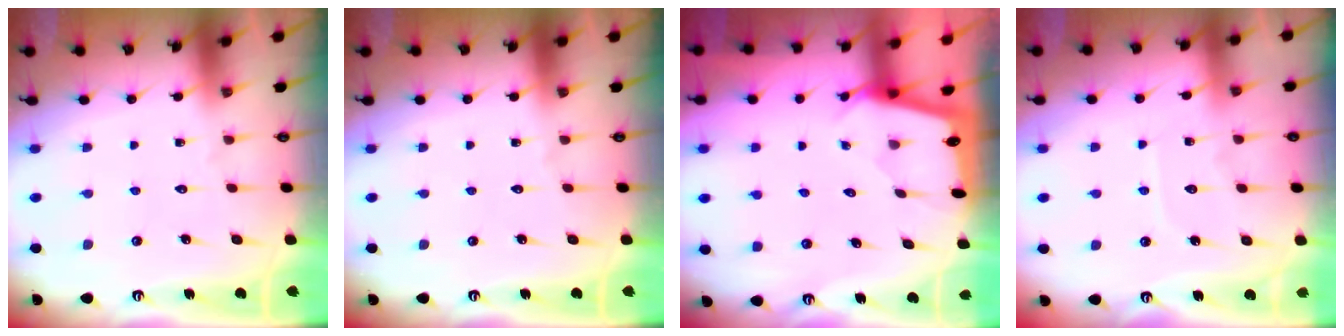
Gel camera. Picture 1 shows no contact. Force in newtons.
{"total": 0.0}
{"total": 1.5, "press": 1.5, "slide": 0.2}
{"total": 6.6, "press": 6.6, "slide": 0.6}